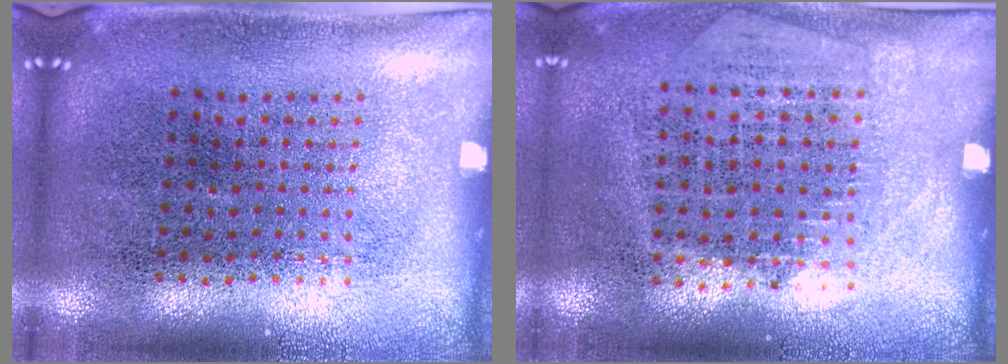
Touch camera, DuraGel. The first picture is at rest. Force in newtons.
{"total": 1.3, "press": 1.1, "slide": 0.6}